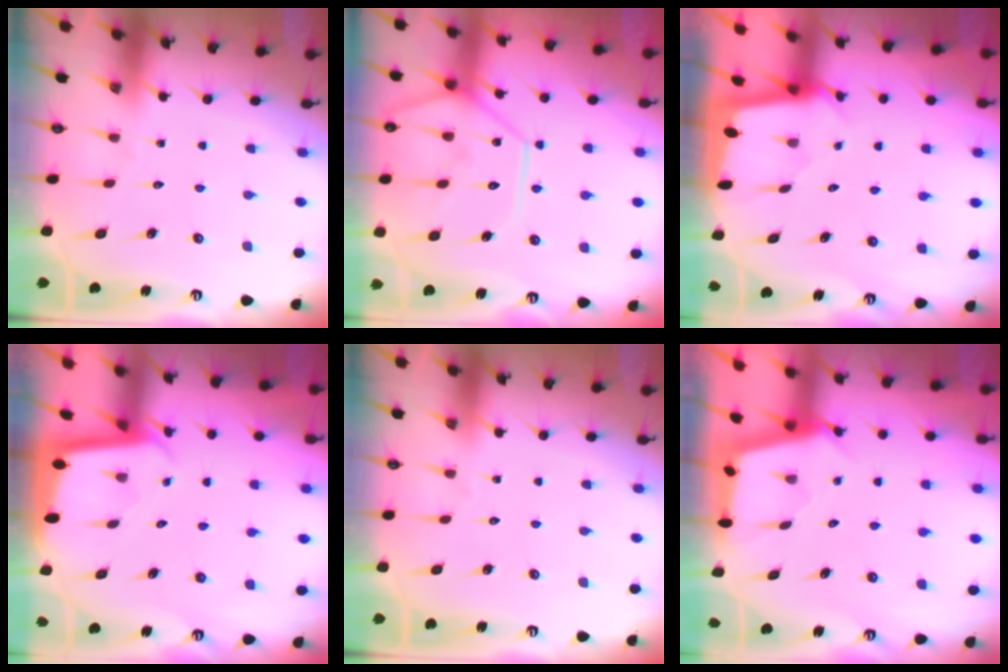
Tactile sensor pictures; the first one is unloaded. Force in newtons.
{"total": 14.2, "press": 14.1, "slide": 1.4}
{"total": 1.6, "press": 1.6, "slide": 0.3}
{"total": 1.9, "press": 1.9, "slide": 0.1}
{"total": 0.0}
{"total": 3.1, "press": 3.0, "slide": 0.4}